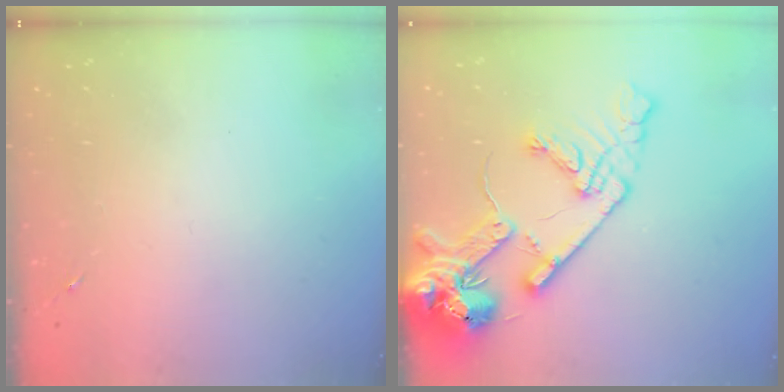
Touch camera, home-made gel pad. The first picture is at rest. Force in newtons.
{"total": 19.0, "press": 18.8, "slide": 2.9}